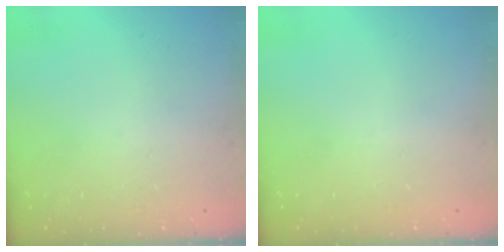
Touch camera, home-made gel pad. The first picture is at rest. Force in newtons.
{"total": 0.0}